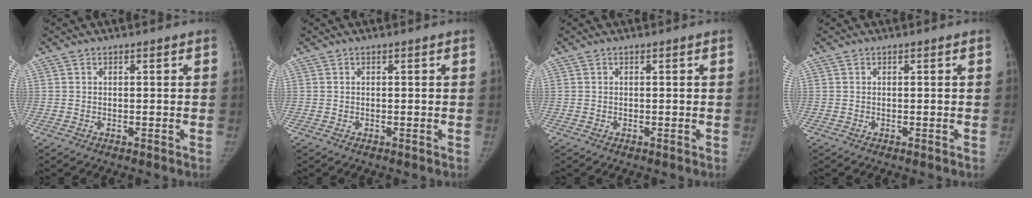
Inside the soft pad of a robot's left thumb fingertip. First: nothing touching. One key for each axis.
{"total": 0.0}
{"total": 0.0}
{"total": 0.0}